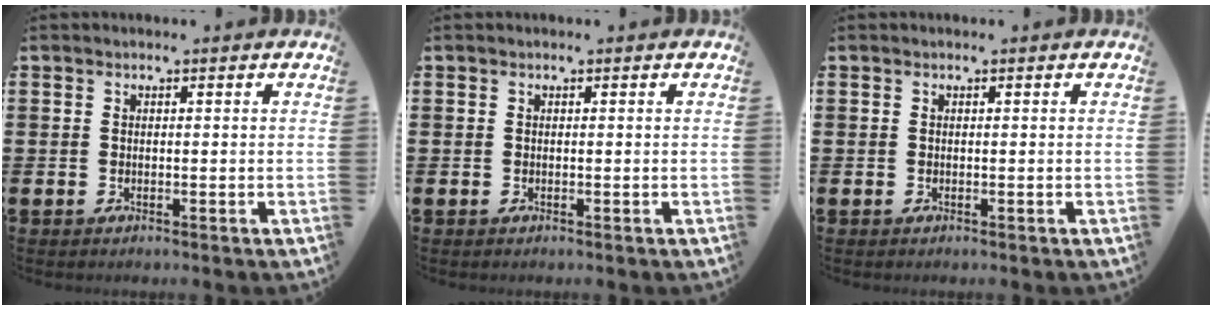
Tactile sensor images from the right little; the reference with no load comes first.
{"total": 0.0}
{"total": 0.0}